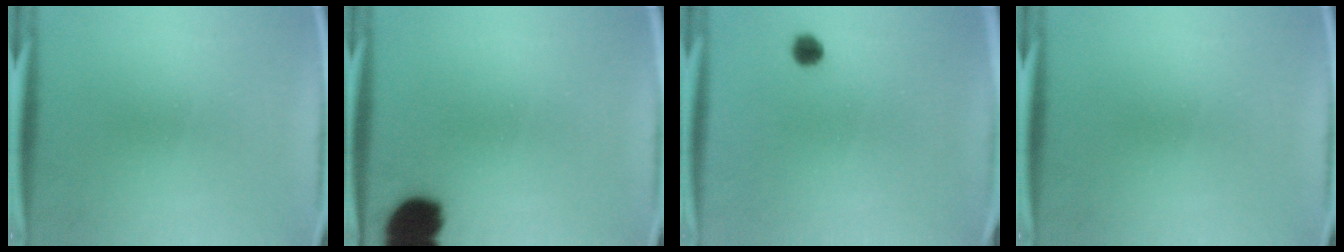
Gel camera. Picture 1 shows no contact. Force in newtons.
{"total": 10.8}
{"total": 2.3}
{"total": 0.0}